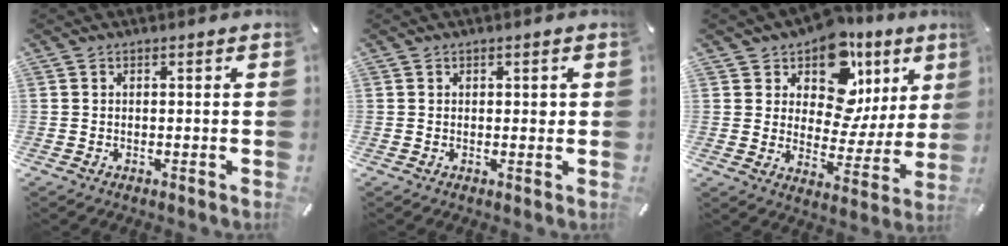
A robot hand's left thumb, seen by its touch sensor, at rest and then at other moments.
{"total": 1.1, "force": [0.4, 0.7, 0.8], "torque": [-0.007, -0.001, 0.004]}
{"total": 14.3, "force": [8.4, 9.2, 7.1], "torque": [-0.101, -0.070, 0.147]}